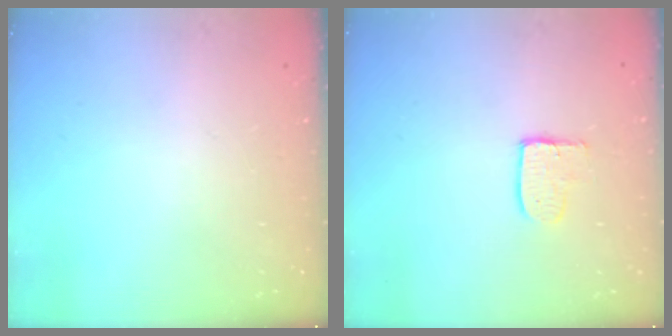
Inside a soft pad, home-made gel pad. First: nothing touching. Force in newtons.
{"total": 5.5, "press": 5.5, "slide": 0.2}